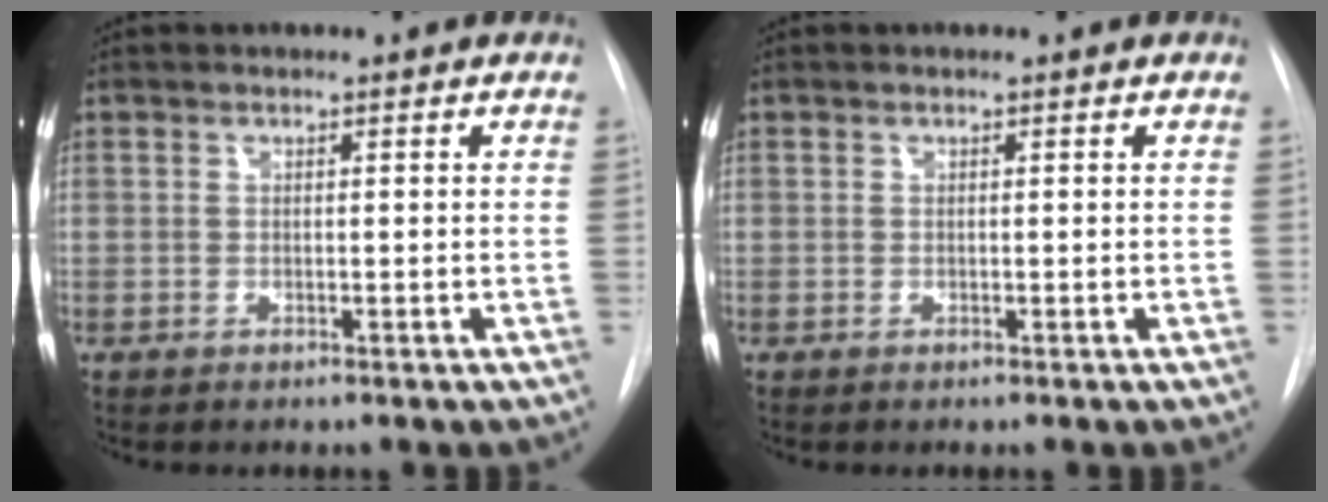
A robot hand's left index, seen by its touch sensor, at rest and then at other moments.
{"total": 0.0}